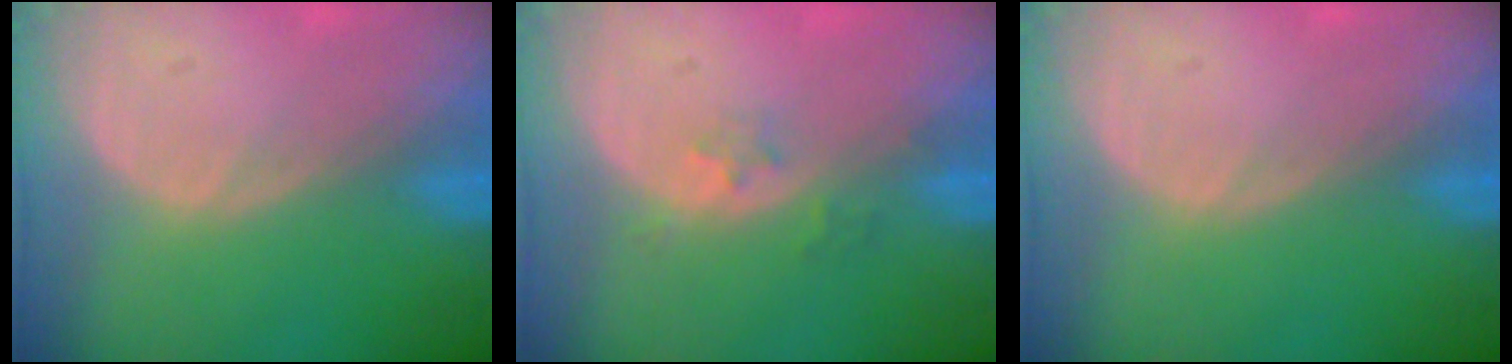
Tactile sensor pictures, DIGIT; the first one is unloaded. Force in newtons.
{"total": 2.1, "press": 1.8, "slide": 1.2}
{"total": 0.0}